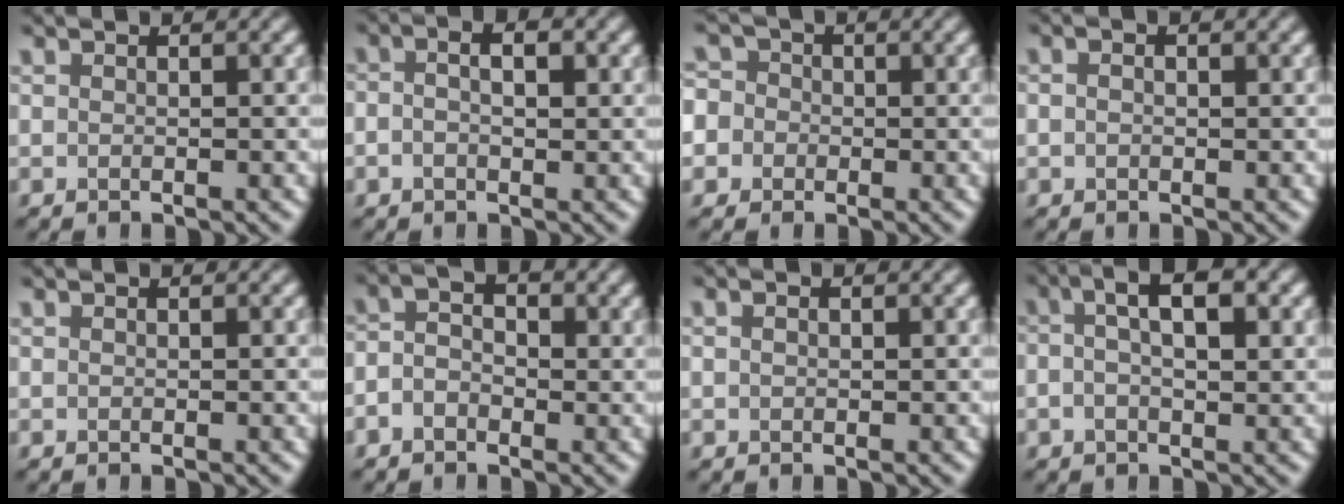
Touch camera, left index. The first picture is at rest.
{"total": 3.2, "force": [0.6, 1.7, 2.6], "torque": [-0.043, 0.002, -0.001]}
{"total": 6.3, "force": [-0.6, 5.9, 2.0], "torque": [-0.039, 0.032, -0.052]}
{"total": 1.4, "force": [0.4, 0.8, 1.0], "torque": [-0.013, 0.000, 0.000]}
{"total": 0.0}
{"total": 2.4, "force": [-0.7, 1.6, 1.6], "torque": [-0.033, 0.003, -0.021]}
{"total": 0.7, "force": [0.2, 0.5, 0.5], "torque": [-0.010, 0.003, 0.003]}
{"total": 4.8, "force": [1.2, 1.8, 4.2], "torque": [-0.073, 0.009, 0.012]}